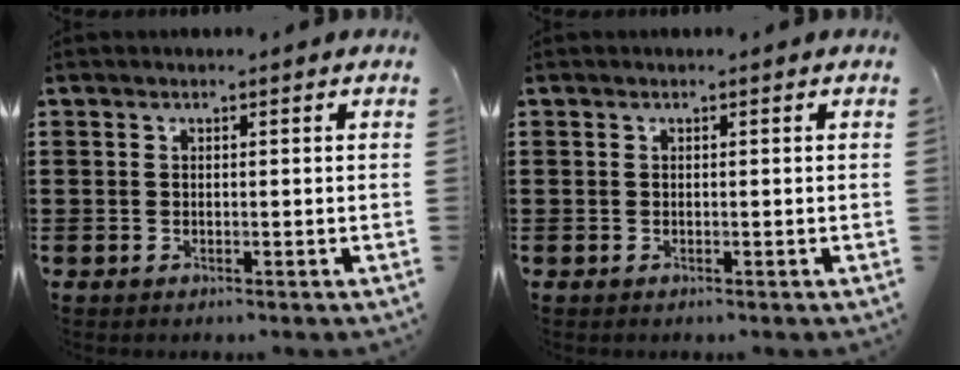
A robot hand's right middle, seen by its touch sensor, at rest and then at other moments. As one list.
[{"total": 0.0}]